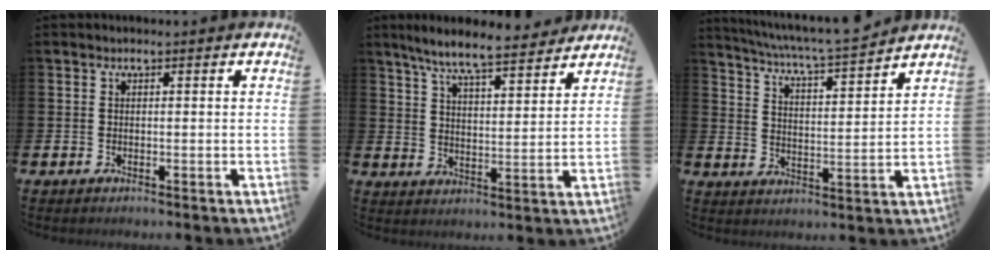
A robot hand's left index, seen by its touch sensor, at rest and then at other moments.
{"total": 7.8, "force": [7.2, 0.8, 3.0], "torque": [-0.079, -0.040, 0.124]}
{"total": 5.9, "force": [5.7, -0.2, 1.8], "torque": [-0.060, -0.047, 0.095]}